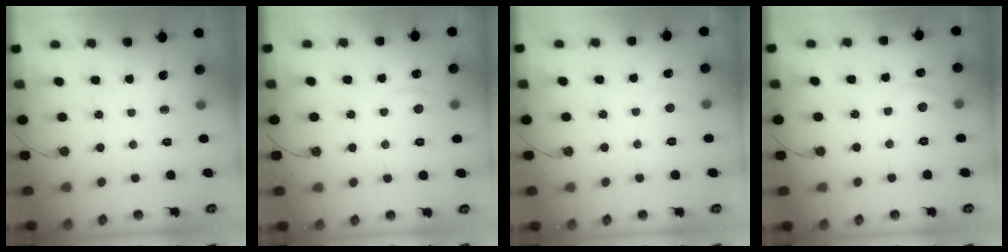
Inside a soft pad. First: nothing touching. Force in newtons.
{"total": 0.9, "press": 0.4, "slide": 0.8}
{"total": 1.9, "press": 1.9, "slide": 0.5}
{"total": 1.0, "press": 0.7, "slide": 0.7}